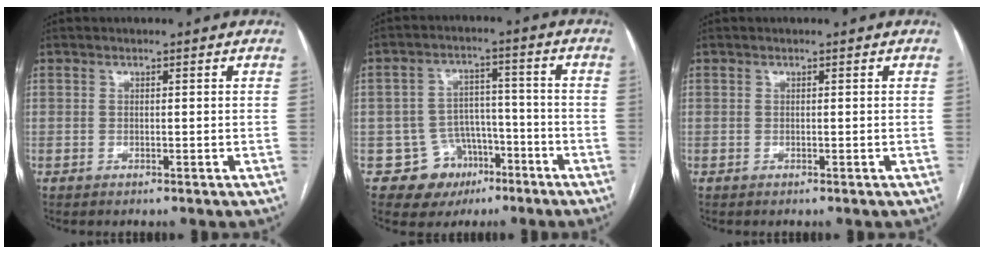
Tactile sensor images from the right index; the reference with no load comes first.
{"total": 8.2, "force": [-4.1, 7.0, 1.0], "torque": [-0.003, 0.023, -0.052]}
{"total": 0.0}